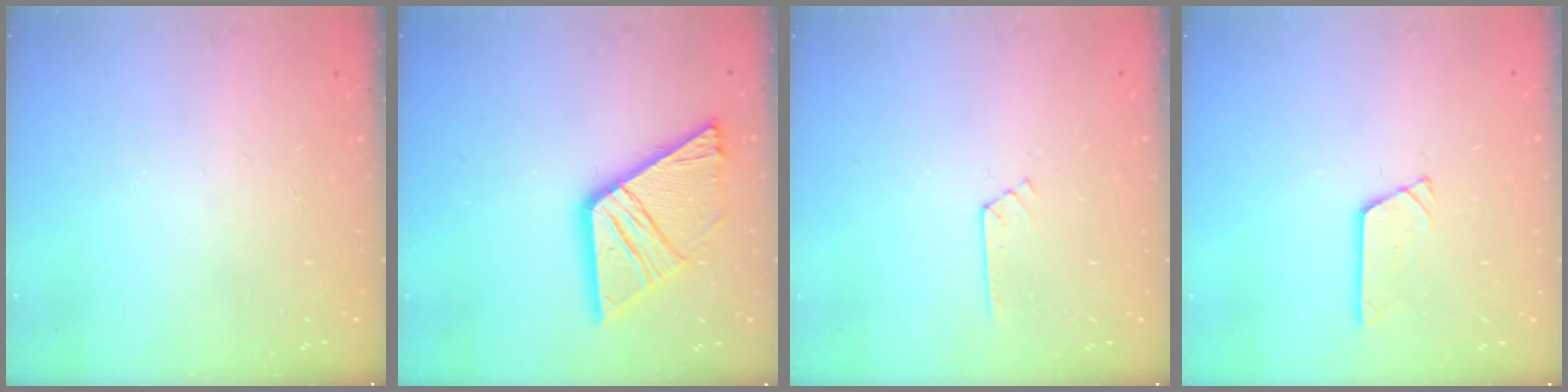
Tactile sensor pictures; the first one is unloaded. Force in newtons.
{"total": 19.2, "press": 19.1, "slide": 2.1}
{"total": 3.4, "press": 3.4, "slide": 0.4}
{"total": 3.0, "press": 3.0, "slide": 0.3}